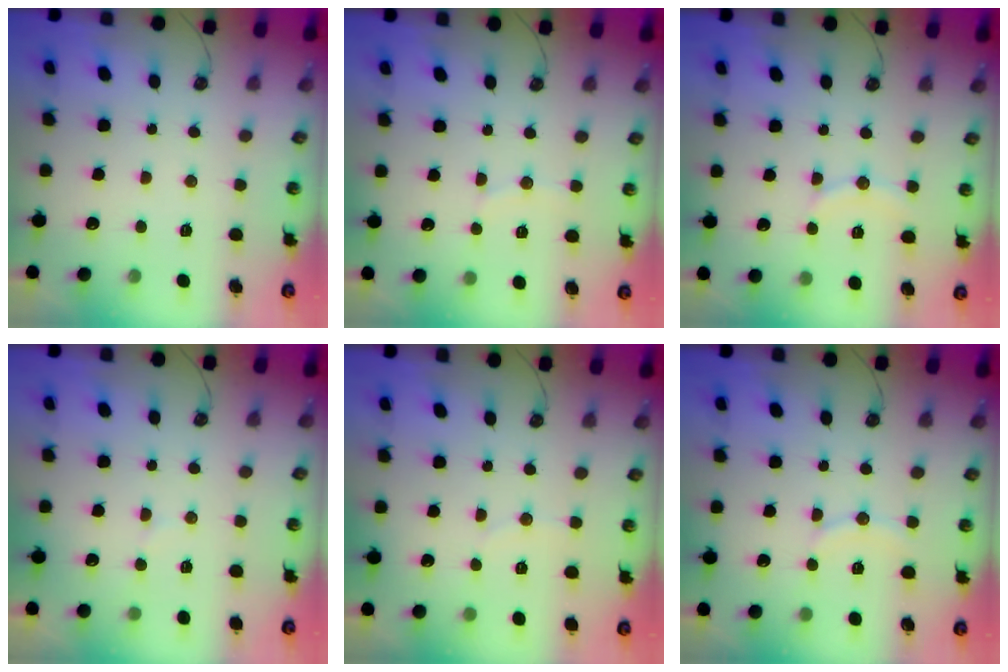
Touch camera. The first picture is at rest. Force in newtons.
{"total": 4.4, "press": 4.4, "slide": 0.4}
{"total": 7.4, "press": 7.4, "slide": 0.7}
{"total": 4.5, "press": 4.4, "slide": 1.0}
{"total": 2.3, "press": 2.3, "slide": 0.2}
{"total": 7.8, "press": 7.8, "slide": 0.7}